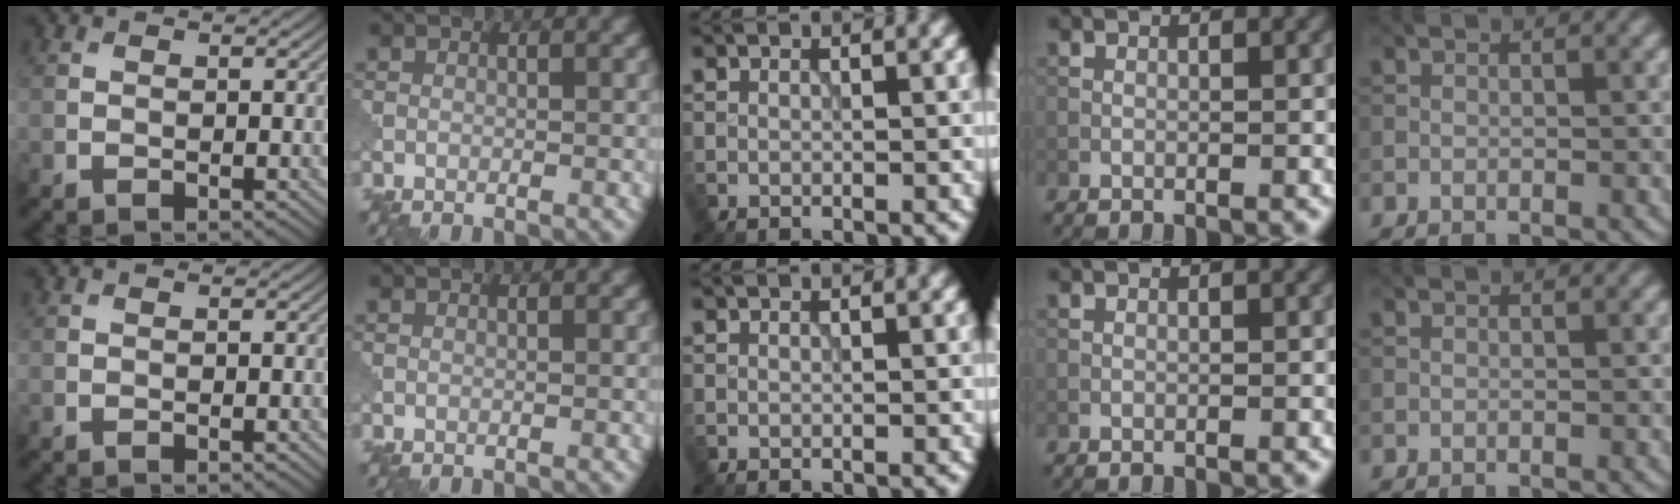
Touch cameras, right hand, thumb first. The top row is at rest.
{}